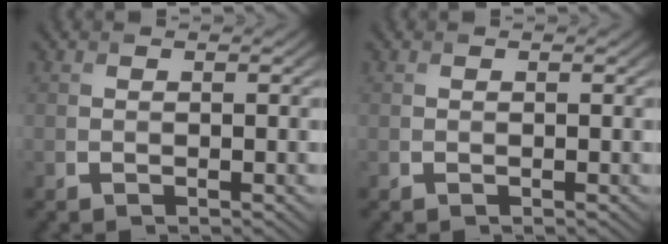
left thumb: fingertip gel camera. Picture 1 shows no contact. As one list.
[{"total": 0.0}]